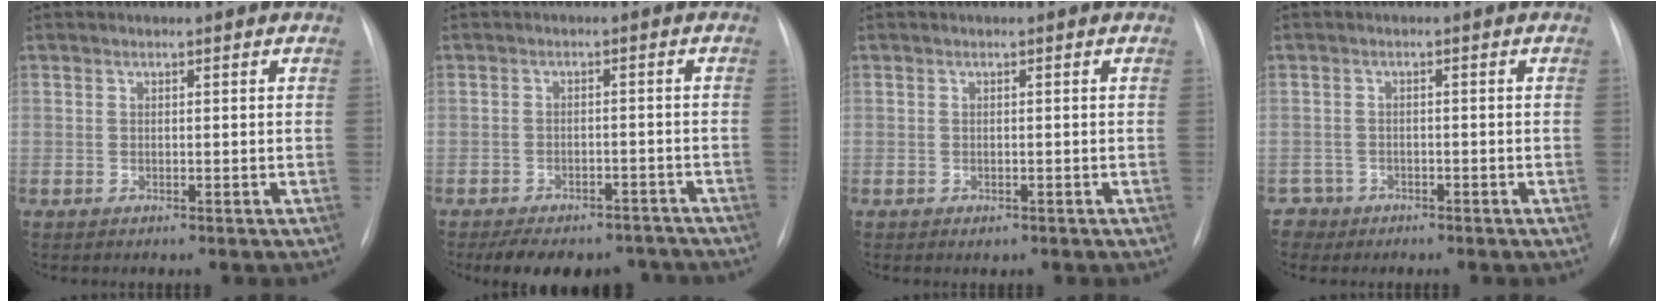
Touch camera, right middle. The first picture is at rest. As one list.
[{"total": 13.1, "force": [-10.8, 5.9, 4.6], "torque": [-0.076, 0.013, -0.133]}, {"total": 0.6, "force": [-0.4, 0.5, 0.2], "torque": [-0.004, 0.001, -0.003]}, {"total": 2.0, "force": [-1.3, 1.4, -0.6], "torque": [0.009, 0.007, -0.024]}]